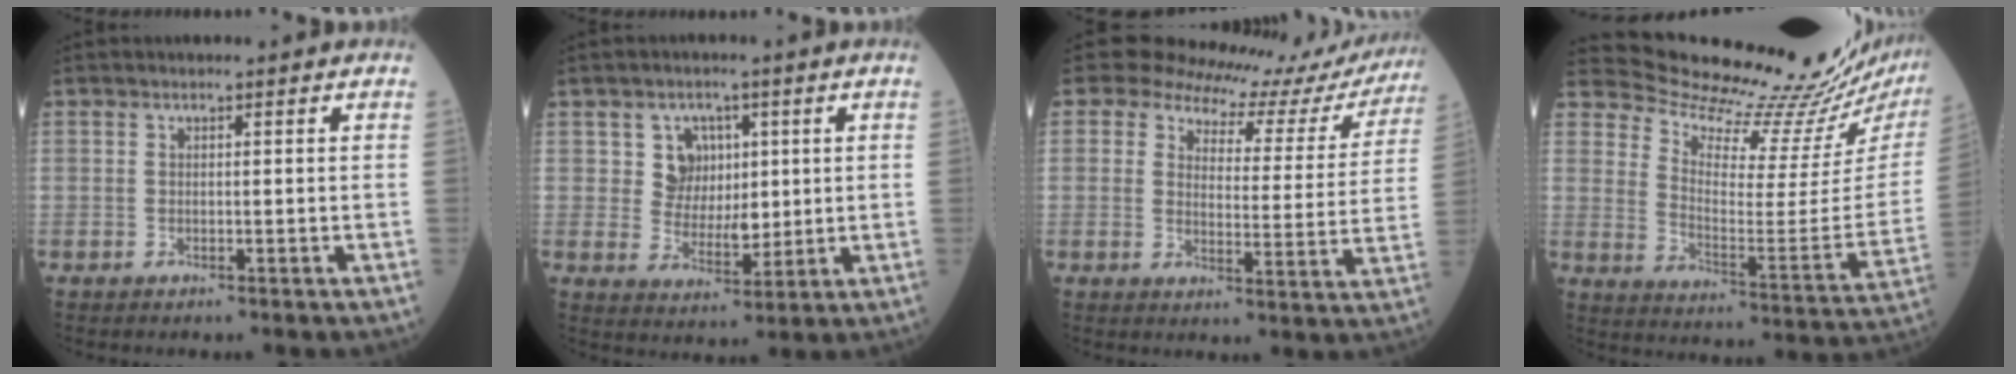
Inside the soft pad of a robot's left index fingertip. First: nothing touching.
{"total": 5.8, "force": [2.1, 5.1, 1.9], "torque": [-0.031, 0.007, 0.041]}
{"total": 14.9, "force": [14.0, 4.4, 2.2], "torque": [-0.010, -0.056, 0.144]}
{"total": 20.5, "force": [19.9, -0.2, 5.0], "torque": [-0.097, -0.120, 0.271]}